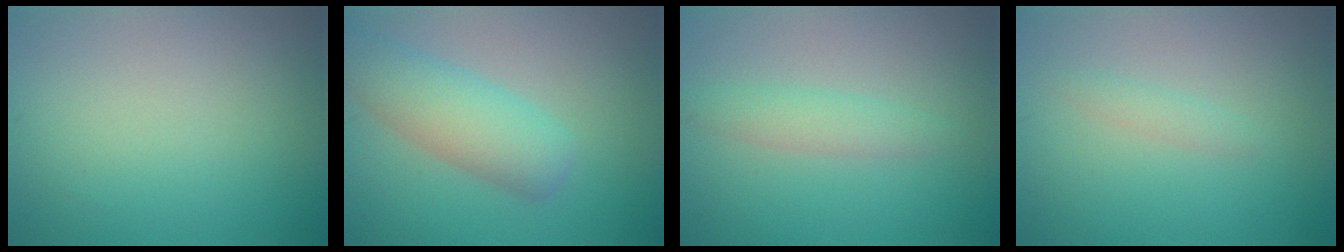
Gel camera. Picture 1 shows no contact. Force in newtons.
{"total": 4.9, "press": 4.9, "slide": 0.3}
{"total": 2.1, "press": 2.1, "slide": 0.1}
{"total": 1.0, "press": 1.0, "slide": 0.1}